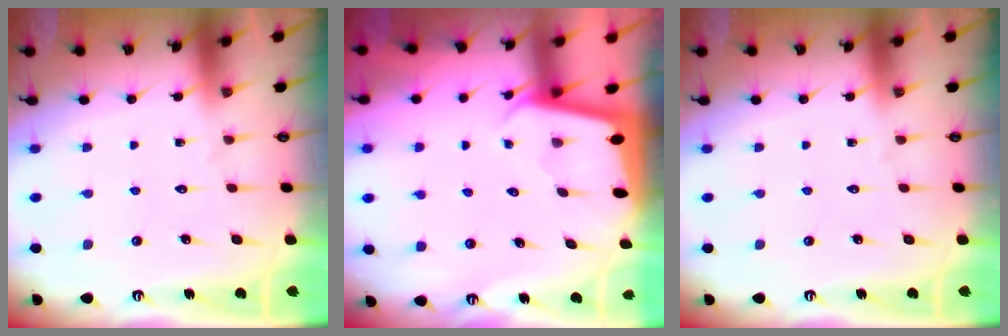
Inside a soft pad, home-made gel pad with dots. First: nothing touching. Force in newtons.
{"total": 1.9, "press": 1.9, "slide": 0.0}
{"total": 0.0}